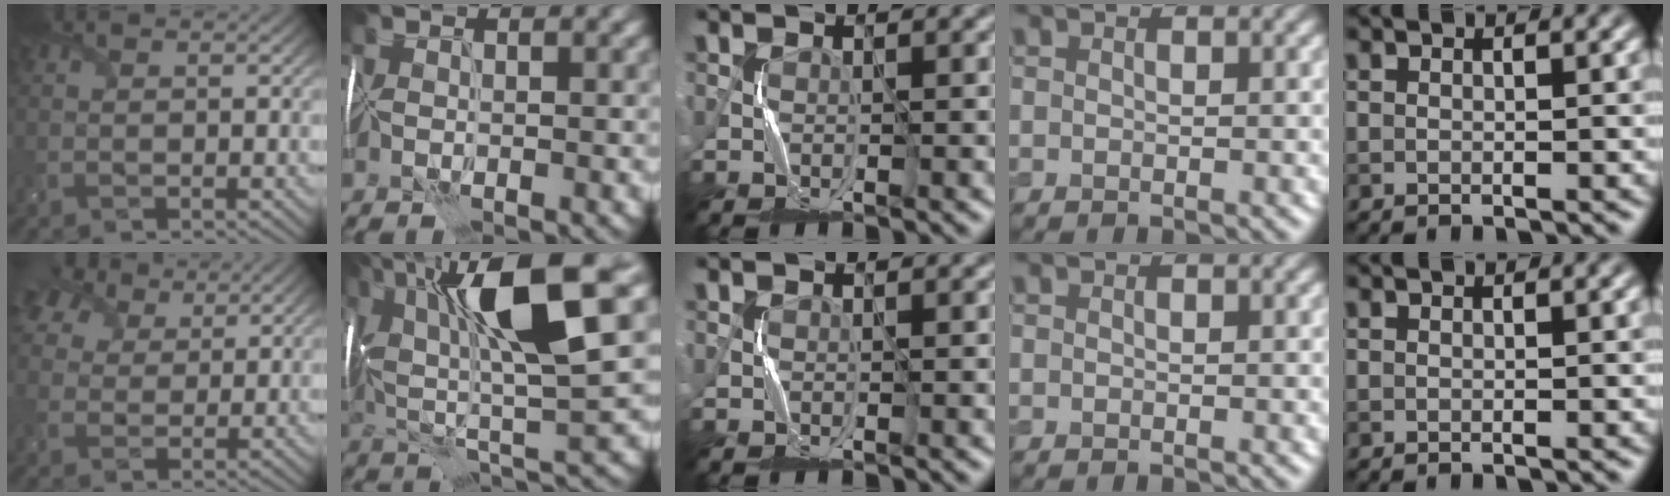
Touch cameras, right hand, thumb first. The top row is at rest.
{"thumb": {"total": 8.6, "force": [5.5, 5.2, 3.9], "torque": [-0.107, 0.023, 0.089]}, "index": {"total": 13.5, "force": [3.8, 3.5, 12.4], "torque": [-0.223, 0.016, 0.060]}}